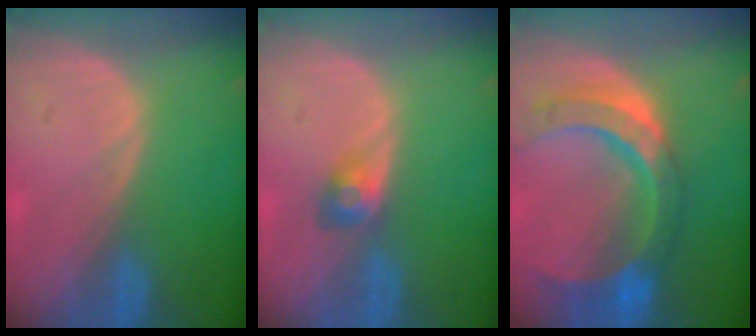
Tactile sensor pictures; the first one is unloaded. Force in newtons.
{"total": 3.0, "press": 2.6, "slide": 1.4}
{"total": 11.3, "press": 9.5, "slide": 6.0}